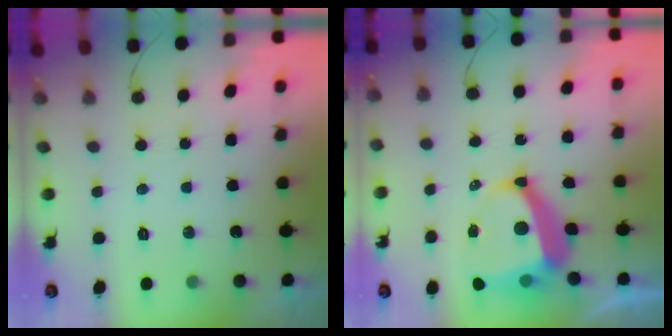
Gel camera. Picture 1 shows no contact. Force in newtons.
{"total": 13.1, "press": 13.0, "slide": 1.7}